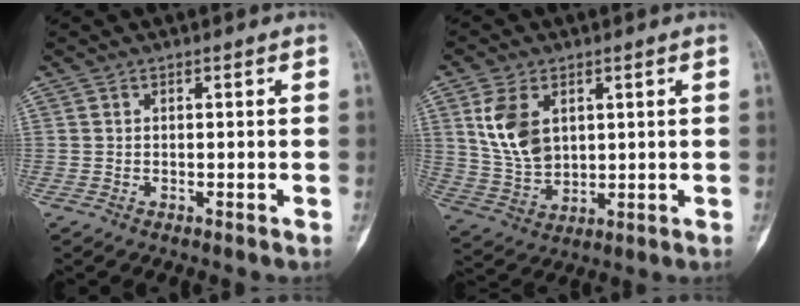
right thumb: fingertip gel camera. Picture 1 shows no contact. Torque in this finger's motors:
{"motor_torque": [-0.09, 0.49, 0.52, 0.53, 0.08]}